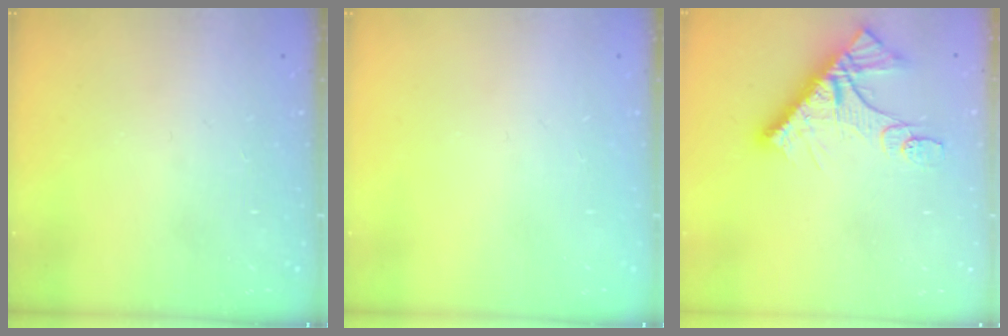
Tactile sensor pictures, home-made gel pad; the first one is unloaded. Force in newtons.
{"total": 0.0}
{"total": 13.5, "press": 13.5, "slide": 1.1}